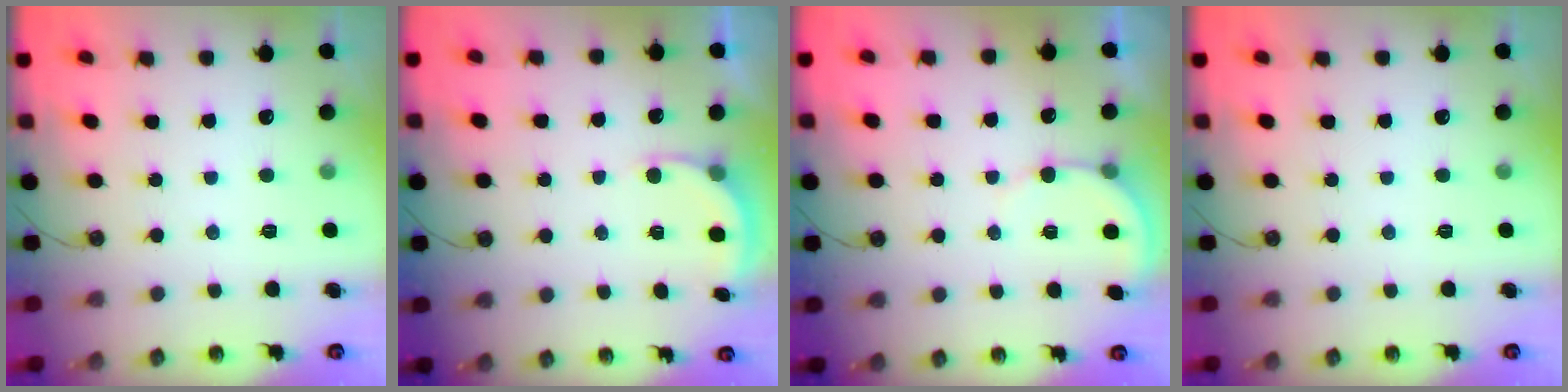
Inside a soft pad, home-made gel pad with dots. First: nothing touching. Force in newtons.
{"total": 2.4, "press": 2.2, "slide": 0.9}
{"total": 4.4, "press": 4.3, "slide": 1.0}
{"total": 0.0}